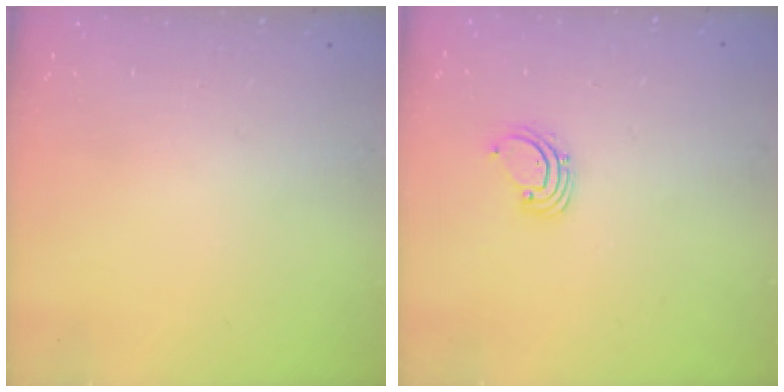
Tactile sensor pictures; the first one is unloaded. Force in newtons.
{"total": 1.6, "press": 1.6, "slide": 0.1}